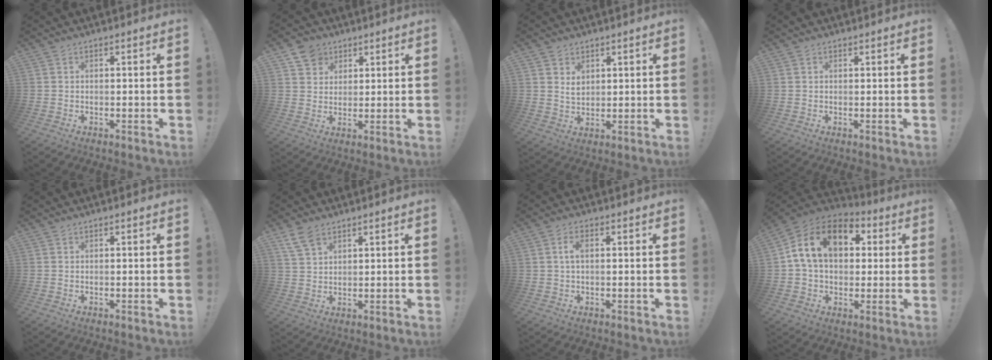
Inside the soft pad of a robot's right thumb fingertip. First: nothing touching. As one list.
[{"total": 6.4, "force": [4.1, 4.8, 0.9], "torque": [-0.008, -0.025, 0.077]}, {"total": 4.0, "force": [2.2, 3.1, 1.2], "torque": [-0.017, -0.012, 0.040]}, {"total": 0.8, "force": [-0.7, -0.2, -0.3], "torque": [0.006, 0.006, -0.013]}, {"total": 0.0}, {"total": 6.0, "force": [4.2, 3.0, 3.0], "torque": [-0.058, -0.016, 0.082]}, {"total": 2.8, "force": [0.6, 1.2, 2.5], "torque": [-0.048, 0.005, 0.011]}, {"total": 17.0, "force": [4.9, 11.7, 11.4], "torque": [-0.189, 0.004, 0.088]}]